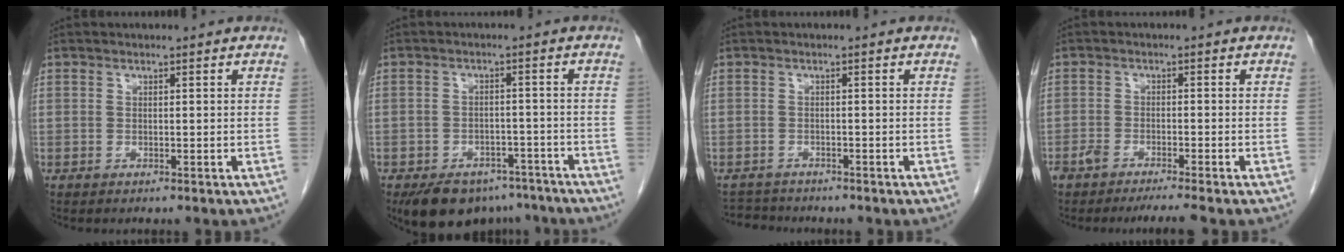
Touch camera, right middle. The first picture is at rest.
{"total": 10.9, "force": [-8.4, 5.9, 3.9], "torque": [-0.053, 0.004, -0.115]}
{"total": 3.2, "force": [-3.1, 0.8, -0.4], "torque": [0.007, -0.010, -0.052]}
{"total": 4.6, "force": [-3.8, -0.1, 2.6], "torque": [-0.043, -0.004, -0.064]}